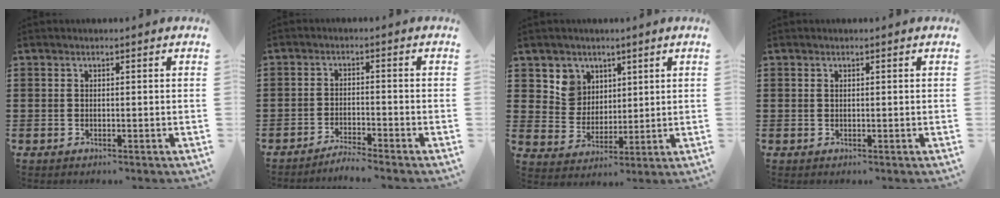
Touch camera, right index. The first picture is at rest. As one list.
[{"total": 2.7, "force": [-2.6, -0.4, 0.3], "torque": [-0.009, -0.001, -0.053]}, {"total": 6.0, "force": [3.2, 5.1, 0.4], "torque": [-0.041, 0.005, 0.062]}, {"total": 0.0}]